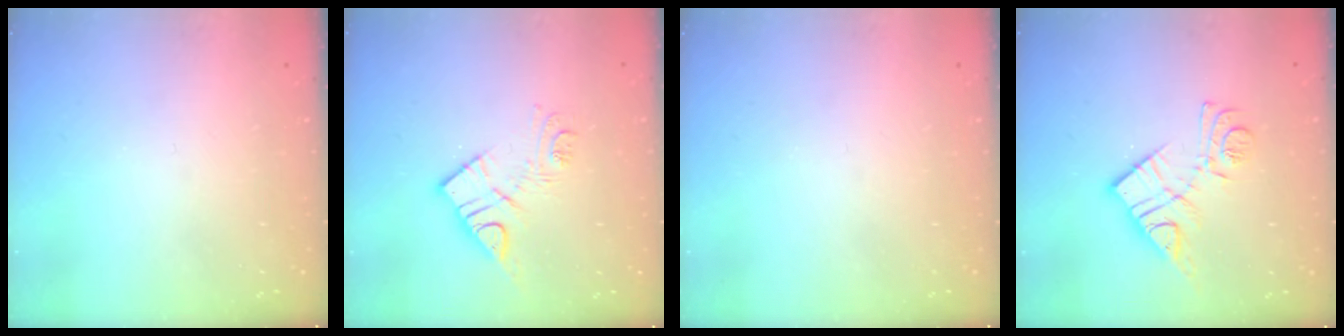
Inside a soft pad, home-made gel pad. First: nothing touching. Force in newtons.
{"total": 10.7, "press": 10.7, "slide": 0.5}
{"total": 0.0}
{"total": 13.1, "press": 13.1, "slide": 0.9}